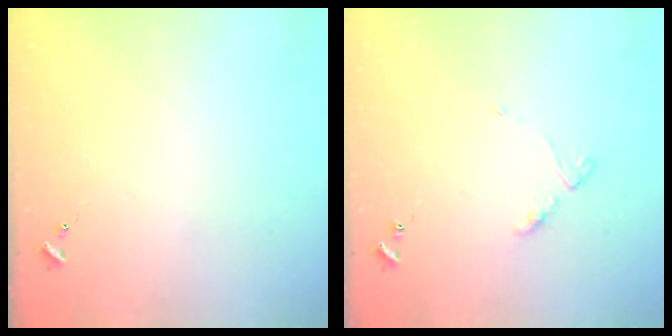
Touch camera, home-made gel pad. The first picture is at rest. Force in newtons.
{"total": 4.4, "press": 4.3, "slide": 0.5}